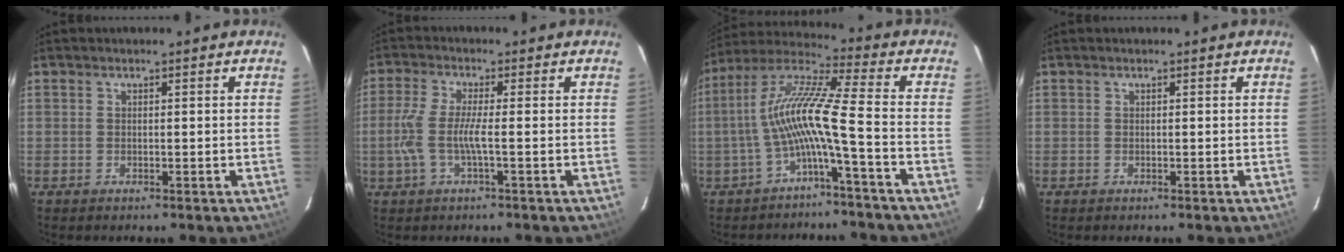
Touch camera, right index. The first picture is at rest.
{"total": 5.9, "force": [-1.4, 0.4, 5.8], "torque": [-0.132, -0.003, -0.026]}
{"total": 10.9, "force": [-3.5, -0.7, 10.3], "torque": [-0.208, 0.012, -0.069]}
{"total": 0.0}